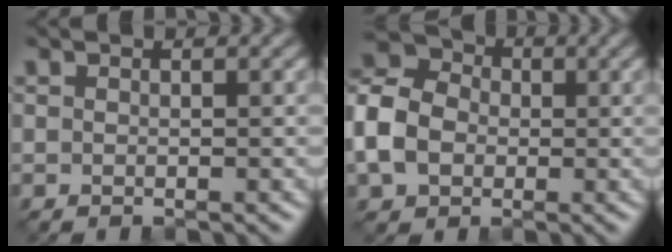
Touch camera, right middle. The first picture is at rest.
{"total": 7.2, "force": [-1.6, 5.7, 4.0], "torque": [-0.113, 0.004, -0.042]}